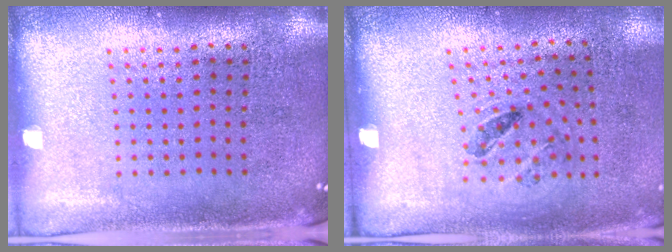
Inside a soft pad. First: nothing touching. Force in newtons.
{"total": 1.2, "press": 0.8, "slide": 1.0}